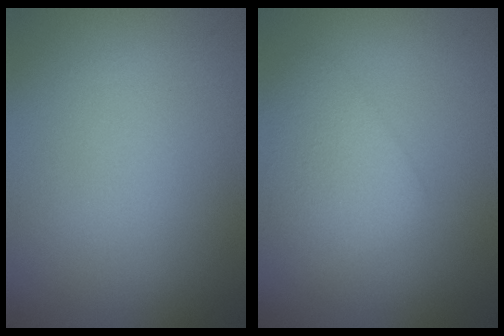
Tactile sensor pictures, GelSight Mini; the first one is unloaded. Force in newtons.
{"total": 2.9, "press": 2.9, "slide": 0.0}